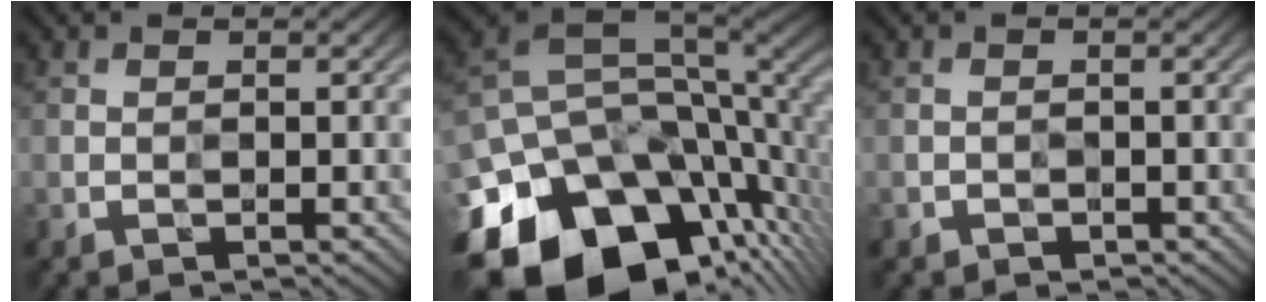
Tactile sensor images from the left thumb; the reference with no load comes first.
{"total": 18.2, "force": [-7.8, 12.3, 11.0], "torque": [-0.234, -0.029, -0.108]}
{"total": 1.2, "force": [-0.9, 0.7, -0.3], "torque": [0.009, -0.003, -0.014]}